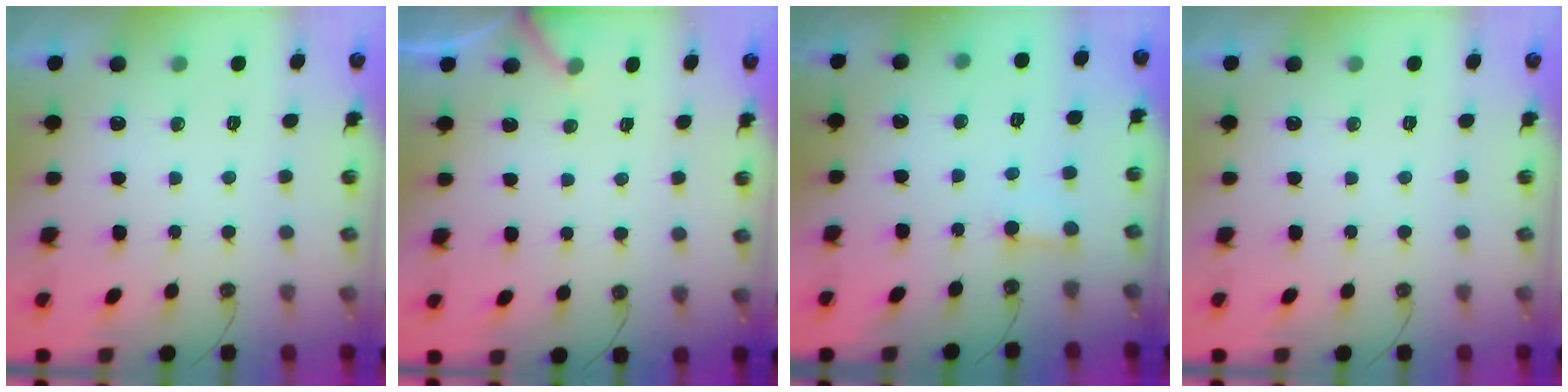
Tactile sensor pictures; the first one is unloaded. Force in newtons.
{"total": 4.4, "press": 4.4, "slide": 0.2}
{"total": 2.2, "press": 2.2, "slide": 0.1}
{"total": 0.0}